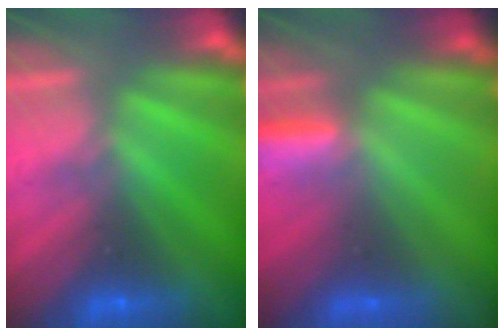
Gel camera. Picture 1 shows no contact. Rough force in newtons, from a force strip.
{"total": 3.0}